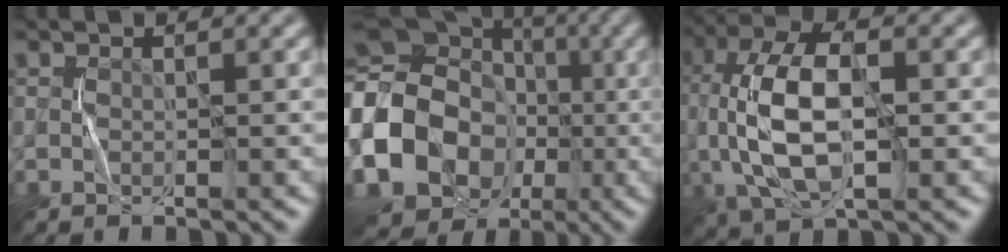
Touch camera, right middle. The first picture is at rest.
{"total": 22.3, "force": [-4.8, 19.5, 9.8], "torque": [-0.193, -0.010, -0.118]}
{"total": 9.3, "force": [-0.5, 4.6, 8.1], "torque": [-0.171, 0.006, -0.013]}